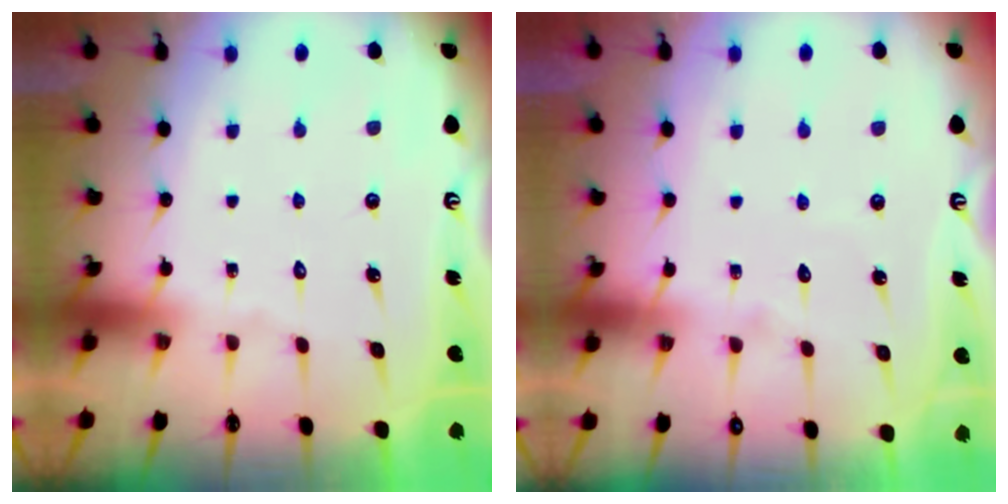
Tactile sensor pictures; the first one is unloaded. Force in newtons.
{"total": 4.3, "press": 4.3, "slide": 0.4}